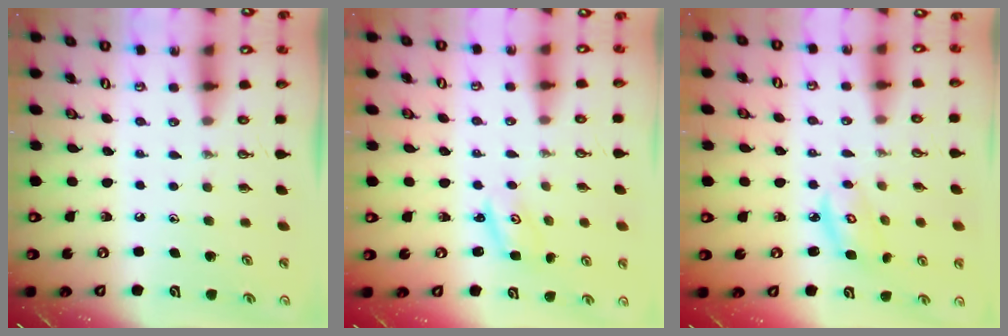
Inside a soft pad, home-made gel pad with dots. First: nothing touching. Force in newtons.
{"total": 2.4, "press": 2.4, "slide": 0.1}
{"total": 4.4, "press": 4.4, "slide": 0.2}